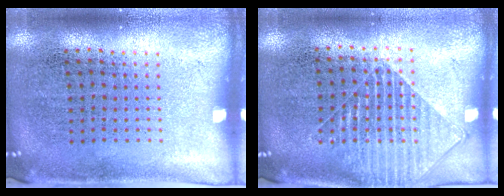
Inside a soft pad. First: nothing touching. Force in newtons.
{"total": 1.5, "press": 1.3, "slide": 0.8}